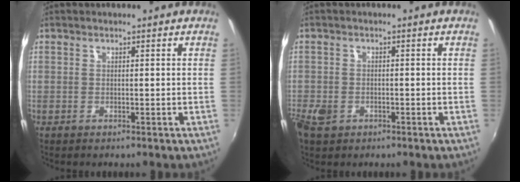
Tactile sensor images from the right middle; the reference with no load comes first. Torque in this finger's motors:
{"motor_torque": [0.46, -0.48, 0.13, 0.07]}